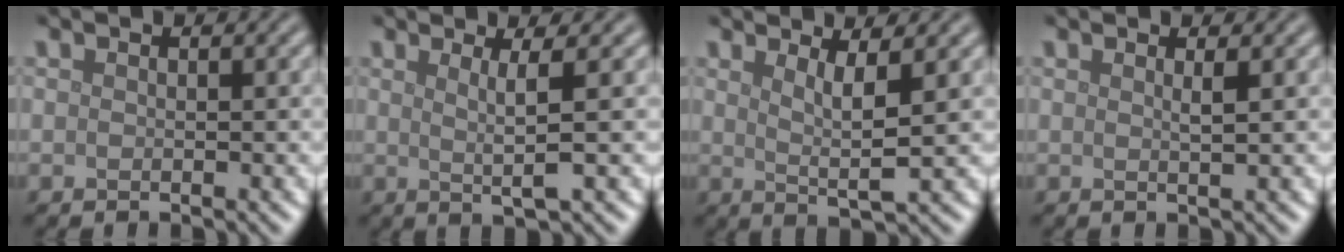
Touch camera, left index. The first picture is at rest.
{"total": 2.7, "force": [0.7, 0.4, 2.6], "torque": [-0.051, -0.003, 0.010]}
{"total": 3.2, "force": [1.1, 0.5, 2.9], "torque": [-0.051, -0.009, 0.022]}
{"total": 1.0, "force": [0.5, 0.3, 0.9], "torque": [-0.008, 0.000, 0.004]}